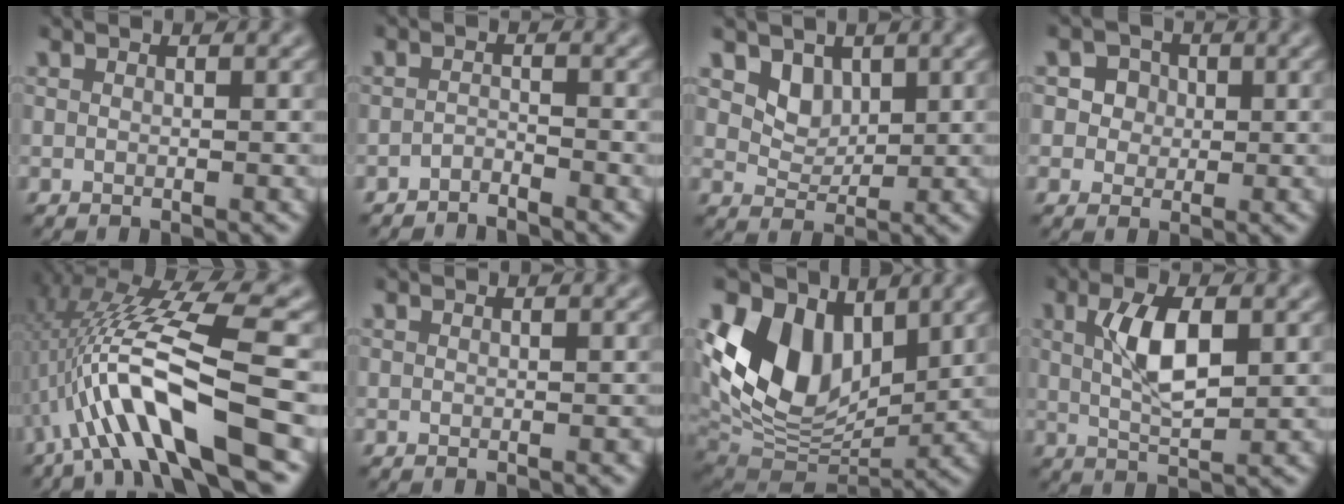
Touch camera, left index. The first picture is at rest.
{"total": 2.2, "force": [-2.2, -0.3, -0.3], "torque": [0.010, 0.002, -0.037]}
{"total": 2.3, "force": [0.9, 1.8, 1.0], "torque": [-0.025, -0.023, 0.035]}
{"total": 3.3, "force": [1.0, 2.8, 1.4], "torque": [-0.022, 0.010, 0.008]}
{"total": 10.1, "force": [-2.9, 1.9, 9.4], "torque": [-0.173, 0.018, -0.048]}
{"total": 0.0}
{"total": 10.6, "force": [3.3, 6.8, 7.4], "torque": [-0.144, 0.003, 0.059]}
{"total": 4.2, "force": [0.3, 1.4, 3.9], "torque": [-0.082, 0.006, 0.013]}